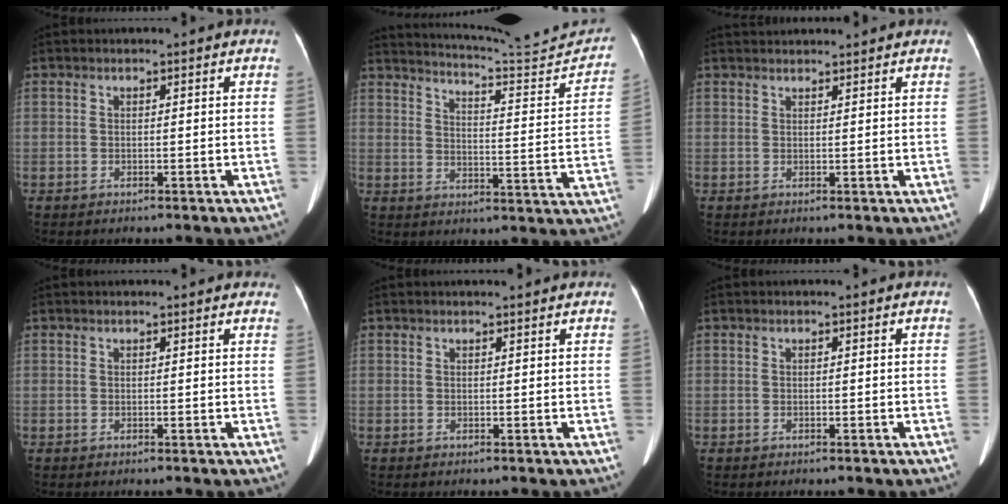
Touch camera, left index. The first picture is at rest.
{"total": 17.5, "force": [16.9, -0.1, 4.5], "torque": [-0.074, -0.060, 0.217]}
{"total": 4.2, "force": [4.1, 0.4, 0.8], "torque": [-0.010, 0.037, 0.059]}
{"total": 5.9, "force": [5.4, 1.4, 2.0], "torque": [-0.017, 0.020, 0.048]}
{"total": 2.8, "force": [2.7, 0.1, 0.8], "torque": [-0.008, 0.018, 0.031]}
{"total": 0.0}